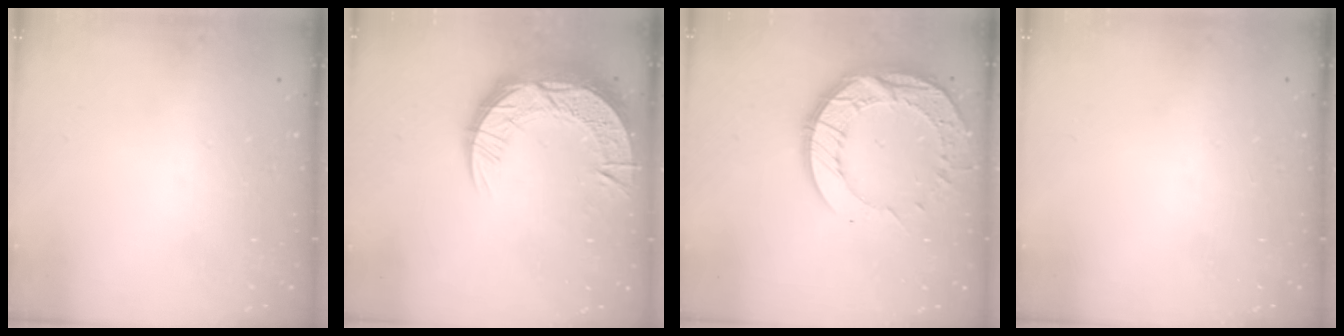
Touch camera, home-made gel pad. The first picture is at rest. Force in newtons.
{"total": 17.6, "press": 17.6, "slide": 1.4}
{"total": 14.6, "press": 14.6, "slide": 1.2}
{"total": 0.0}